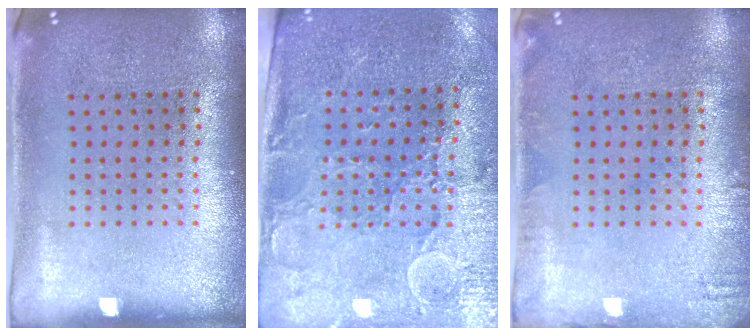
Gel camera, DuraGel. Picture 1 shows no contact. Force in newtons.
{"total": 3.1, "press": 2.9, "slide": 1.2}
{"total": 1.1, "press": 1.1, "slide": 0.2}